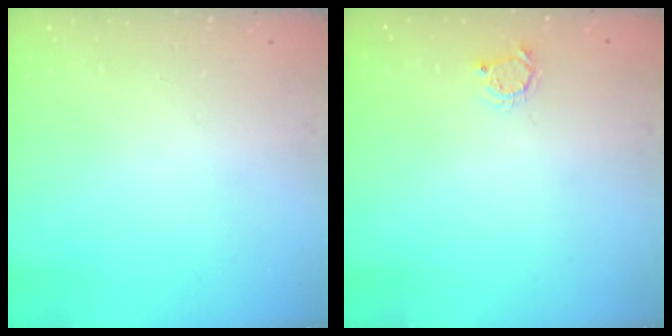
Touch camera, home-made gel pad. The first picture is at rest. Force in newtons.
{"total": 3.3, "press": 3.2, "slide": 0.4}